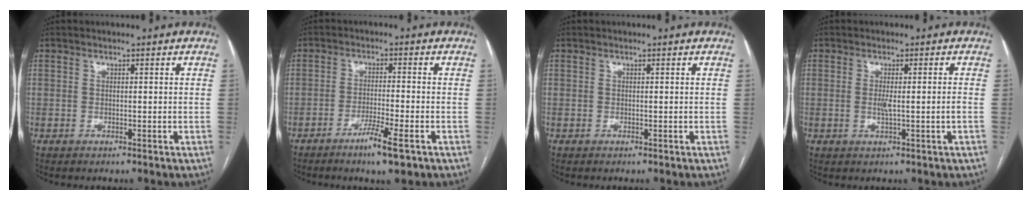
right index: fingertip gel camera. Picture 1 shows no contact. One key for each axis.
{"total": 5.6, "fx": -3.3, "fy": 0.1, "fz": 4.6, "tx": -0.080, "ty": -0.010, "tz": -0.058}
{"total": 0.0}
{"total": 2.8, "fx": -0.4, "fy": -0.3, "fz": 2.8, "tx": -0.054, "ty": -0.002, "tz": -0.004}